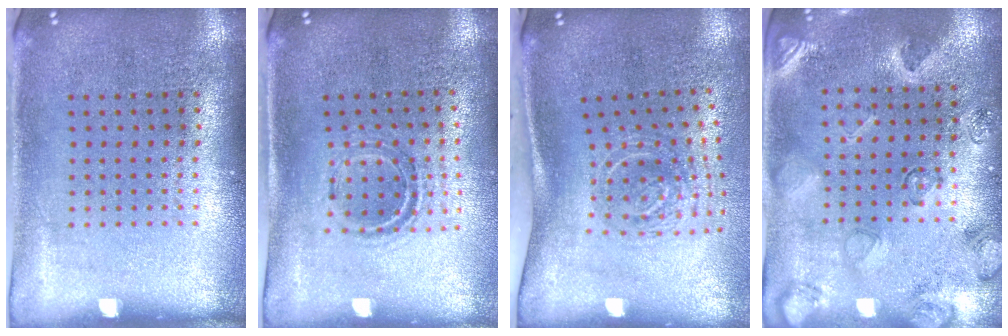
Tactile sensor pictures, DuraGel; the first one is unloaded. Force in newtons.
{"total": 1.0, "press": 0.9, "slide": 0.3}
{"total": 2.0, "press": 1.2, "slide": 1.6}
{"total": 2.3, "press": 1.8, "slide": 1.4}